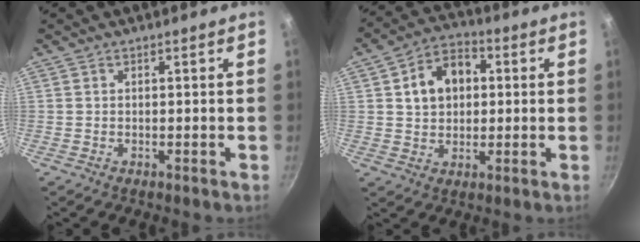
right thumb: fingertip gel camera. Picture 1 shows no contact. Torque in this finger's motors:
{"motor_torque": [-0.65, 1.05, 0.44, -0.43, 0.14]}